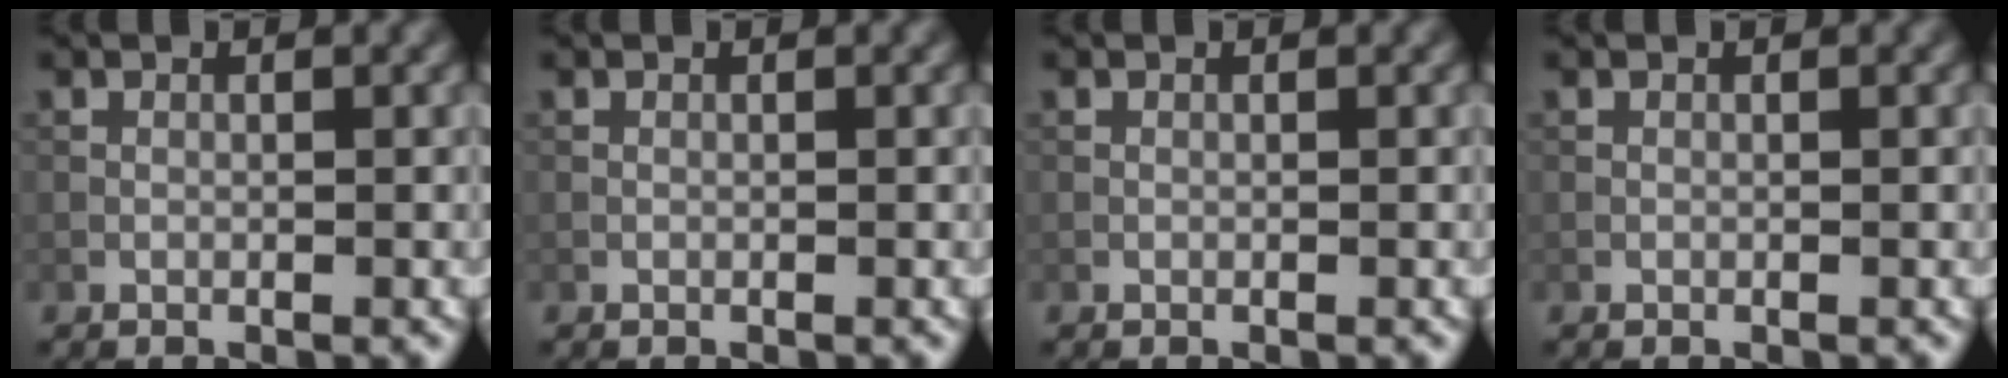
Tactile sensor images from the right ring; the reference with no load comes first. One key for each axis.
{"total": 0.0}
{"total": 0.0}
{"total": 0.0}